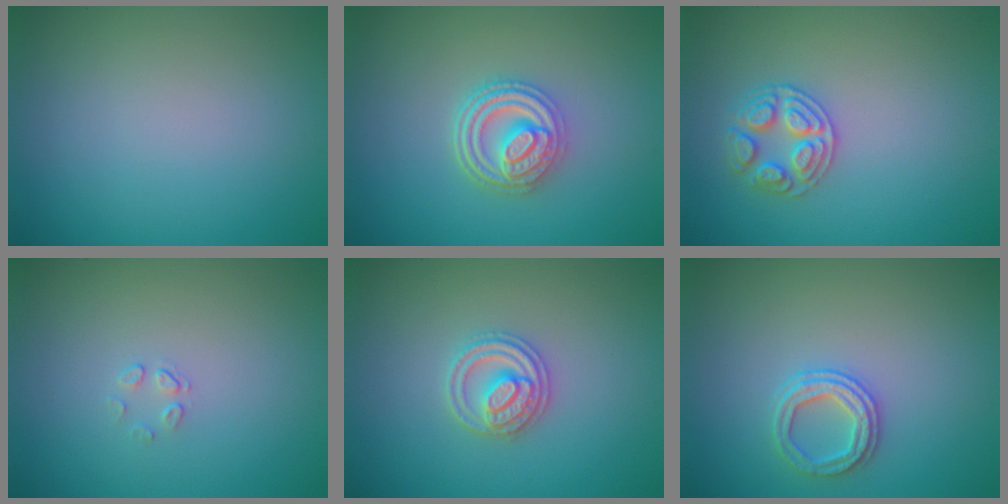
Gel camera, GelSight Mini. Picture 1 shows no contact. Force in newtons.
{"total": 4.8, "press": 3.7, "slide": 3.0}
{"total": 2.6, "press": 2.6, "slide": 0.2}
{"total": 0.7, "press": 0.4, "slide": 0.6}
{"total": 2.8, "press": 2.7, "slide": 0.5}
{"total": 2.5, "press": 2.4, "slide": 0.6}